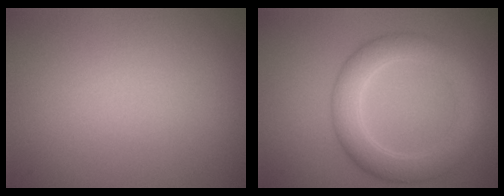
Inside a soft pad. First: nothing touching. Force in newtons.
{"total": 5.0, "press": 5.0, "slide": 0.1}